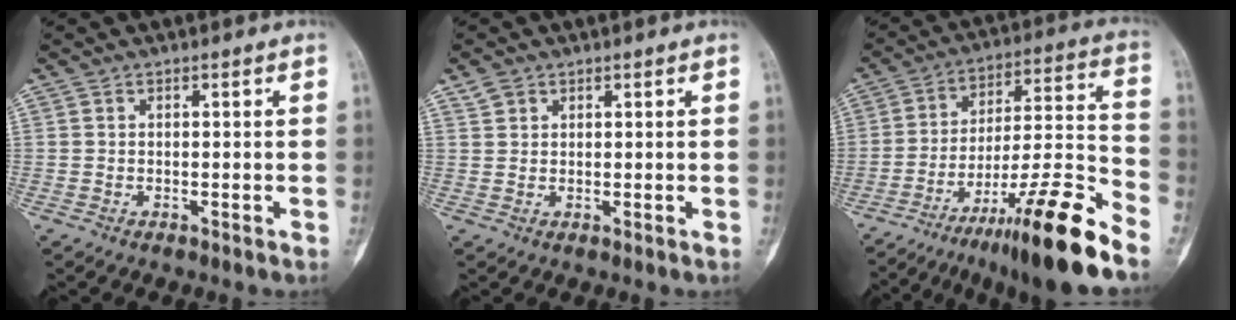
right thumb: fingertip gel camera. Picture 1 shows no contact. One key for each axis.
{"total": 2.1, "fx": 1.4, "fy": 1.4, "fz": 0.6, "tx": -0.004, "ty": 0.000, "tz": 0.026}
{"total": 20.9, "fx": -14.4, "fy": 1.9, "fz": 15.1, "tx": -0.228, "ty": 0.078, "tz": -0.231}